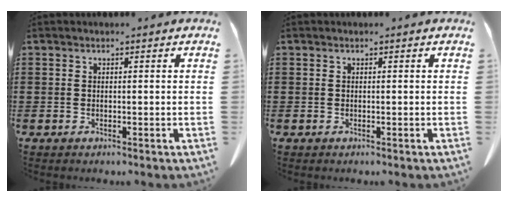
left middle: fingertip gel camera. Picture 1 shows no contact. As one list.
[{"total": 0.0}]